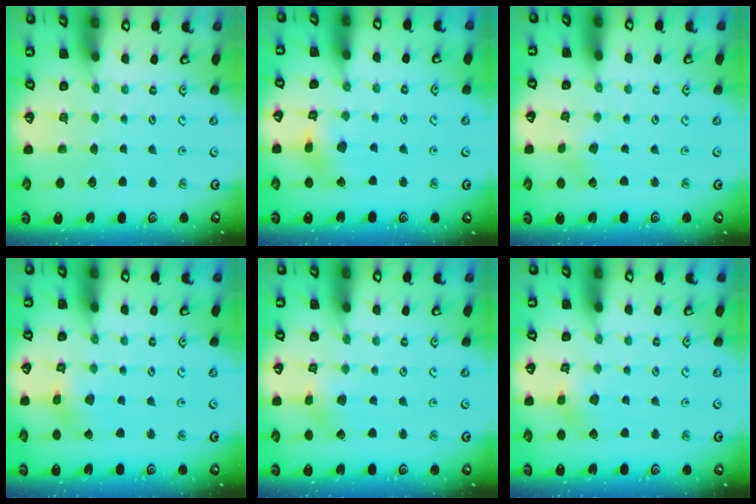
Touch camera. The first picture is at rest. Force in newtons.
{"total": 8.0, "press": 8.0, "slide": 0.9}
{"total": 0.5, "press": 0.5, "slide": 0.0}
{"total": 2.4, "press": 2.4, "slide": 0.5}
{"total": 2.3, "press": 2.3, "slide": 0.2}
{"total": 5.4, "press": 5.4, "slide": 0.5}